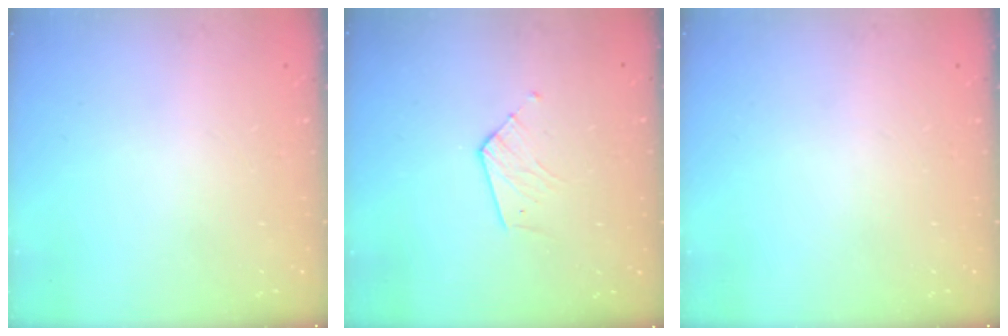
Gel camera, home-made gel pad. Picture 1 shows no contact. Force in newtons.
{"total": 5.6, "press": 5.6, "slide": 0.6}
{"total": 0.0}